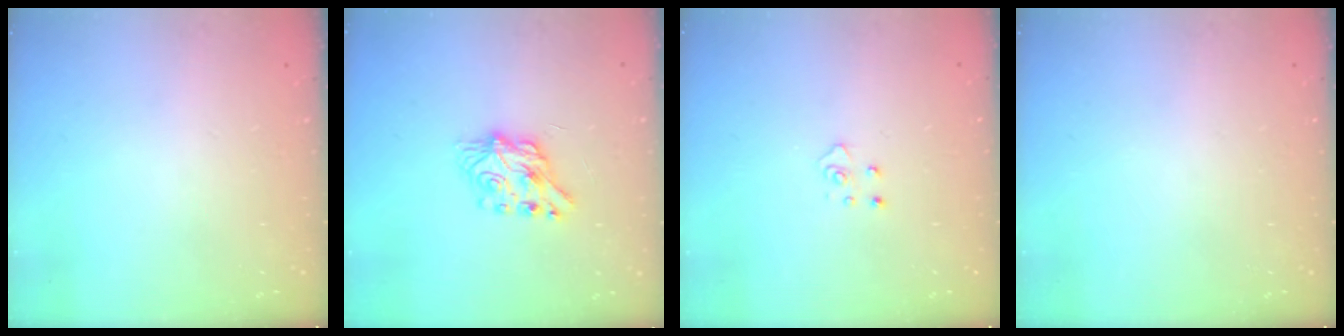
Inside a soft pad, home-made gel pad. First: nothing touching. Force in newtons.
{"total": 7.2, "press": 7.2, "slide": 0.1}
{"total": 4.0, "press": 4.0, "slide": 0.4}
{"total": 0.0}